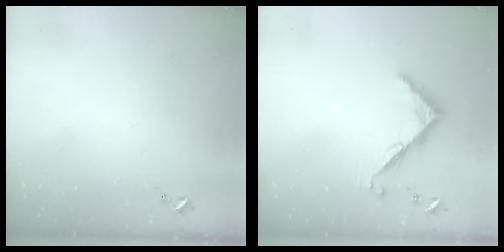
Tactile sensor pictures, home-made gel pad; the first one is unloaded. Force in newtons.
{"total": 7.7, "press": 7.7, "slide": 0.2}